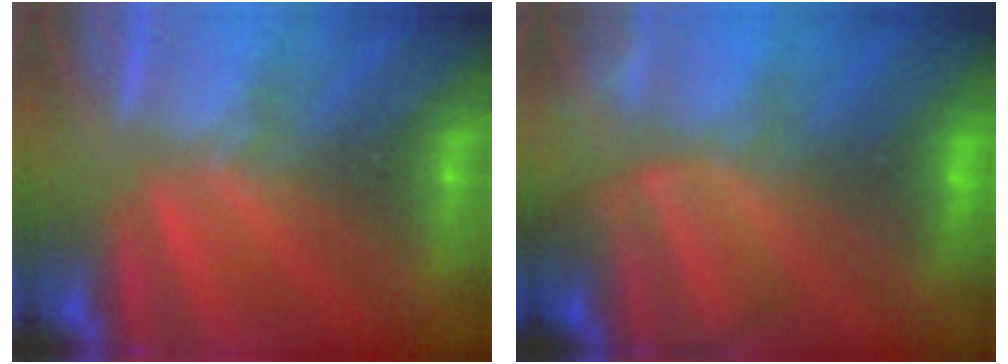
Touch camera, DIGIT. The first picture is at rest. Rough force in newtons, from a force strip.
{"total": 7.2}